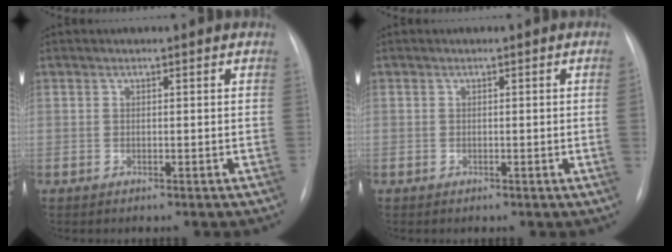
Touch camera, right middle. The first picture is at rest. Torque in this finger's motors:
{"motor_torque": [0.04, -0.89, -0.56, -0.21]}